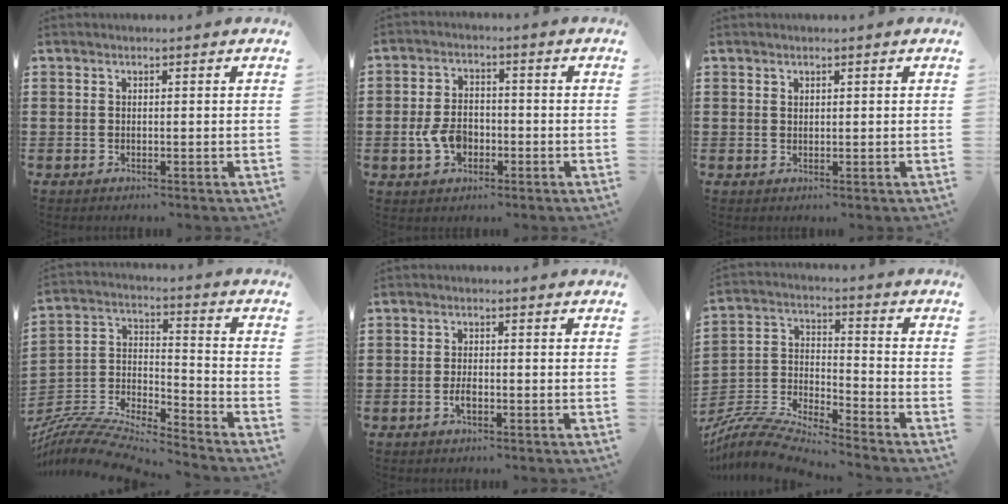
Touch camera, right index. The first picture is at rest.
{"total": 5.5, "force": [-1.5, 3.8, 3.8], "torque": [-0.093, 0.004, -0.033]}
{"total": 0.8, "force": [0.6, 0.4, 0.2], "torque": [-0.005, 0.002, 0.012]}
{"total": 9.1, "force": [-8.6, 1.0, 2.7], "torque": [-0.057, 0.003, -0.176]}
{"total": 2.1, "force": [-0.8, 0.9, 1.7], "torque": [-0.040, -0.002, -0.018]}
{"total": 8.2, "force": [-7.8, 0.5, 2.4], "torque": [-0.067, -0.006, -0.162]}